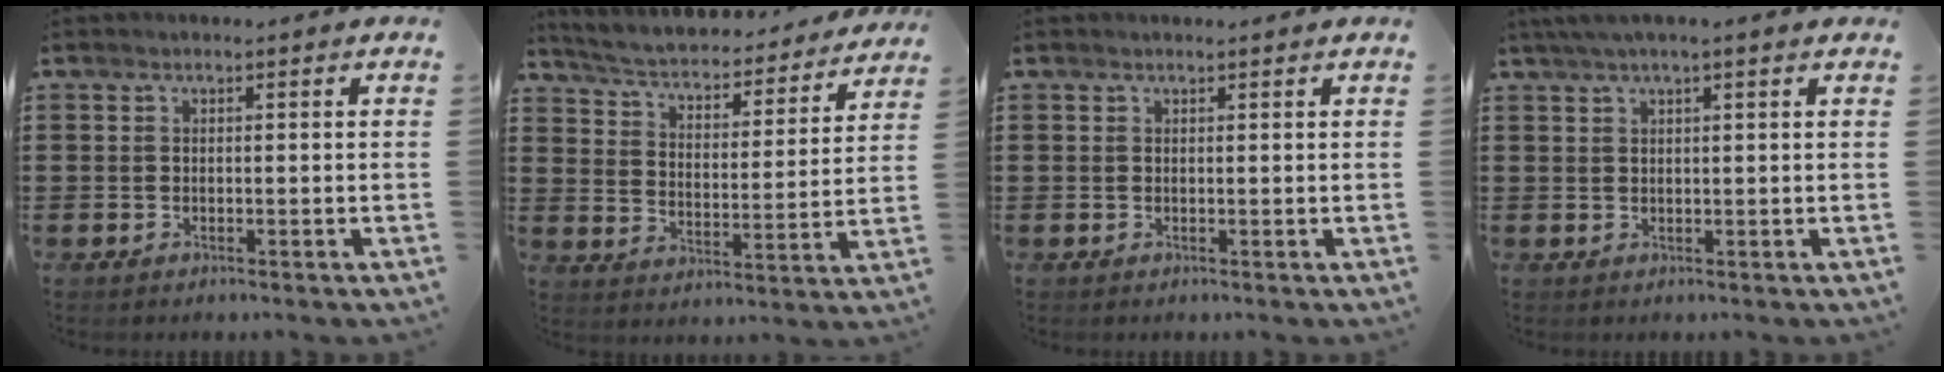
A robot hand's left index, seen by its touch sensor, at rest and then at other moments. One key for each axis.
{"total": 3.4, "fx": 3.2, "fy": 0.2, "fz": 1.0, "tx": -0.039, "ty": -0.032, "tz": 0.045}
{"total": 0.6, "fx": 0.5, "fy": -0.3, "fz": 0.2, "tx": -0.005, "ty": -0.004, "tz": 0.012}
{"total": 2.5, "fx": 1.7, "fy": 0.2, "fz": 1.9, "tx": -0.038, "ty": 0.001, "tz": 0.033}